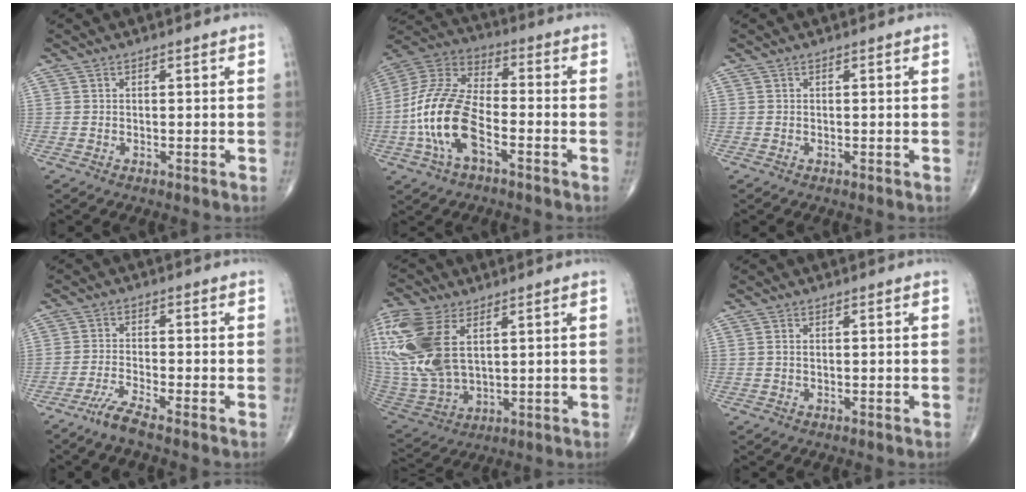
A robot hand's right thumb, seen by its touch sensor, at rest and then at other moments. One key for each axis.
{"total": 16.8, "fx": -5.0, "fy": 8.2, "fz": 13.8, "tx": -0.292, "ty": 0.032, "tz": -0.097}
{"total": 0.0}
{"total": 4.0, "fx": -3.2, "fy": -0.1, "fz": 2.4, "tx": -0.065, "ty": 0.006, "tz": -0.070}
{"total": 20.6, "fx": 6.2, "fy": 11.5, "fz": 15.9, "tx": -0.384, "ty": -0.019, "tz": 0.128}
{"total": 0.7, "fx": 0.1, "fy": 0.3, "fz": 0.6, "tx": -0.013, "ty": 0.004, "tz": 0.003}